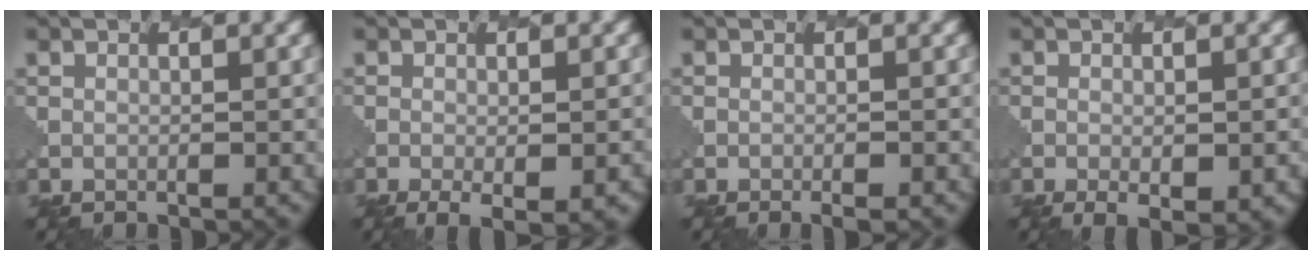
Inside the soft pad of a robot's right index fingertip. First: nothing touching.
{"total": 4.6, "force": [-2.1, 1.5, 3.9], "torque": [-0.055, -0.009, -0.020]}
{"total": 1.4, "force": [-0.7, 0.5, 1.1], "torque": [-0.005, 0.002, -0.008]}
{"total": 4.1, "force": [-1.6, 1.5, 3.4], "torque": [-0.047, -0.010, -0.013]}